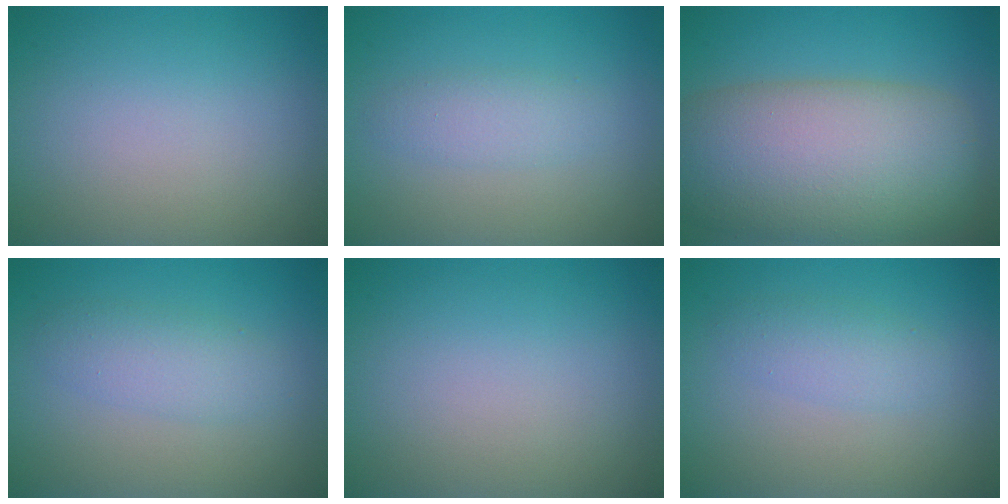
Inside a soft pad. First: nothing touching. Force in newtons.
{"total": 1.9, "press": 1.9, "slide": 0.1}
{"total": 12.4, "press": 12.4, "slide": 0.7}
{"total": 2.7, "press": 2.7, "slide": 0.1}
{"total": 0.0}
{"total": 2.2, "press": 2.2, "slide": 0.1}